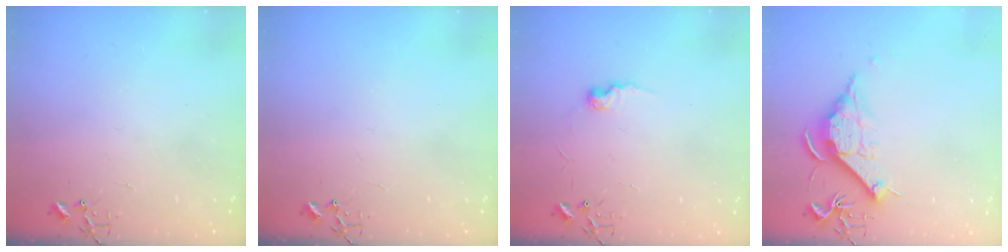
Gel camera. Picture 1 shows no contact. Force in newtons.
{"total": 0.0}
{"total": 6.5, "press": 6.4, "slide": 0.8}
{"total": 11.4, "press": 11.4, "slide": 0.6}